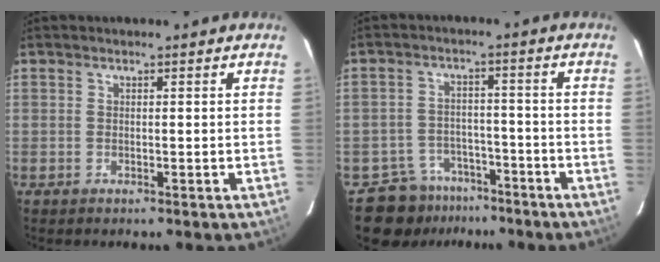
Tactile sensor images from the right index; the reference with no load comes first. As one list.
[{"total": 8.5, "force": [-6.4, 5.5, -0.1], "torque": [0.005, 0.032, -0.095]}]